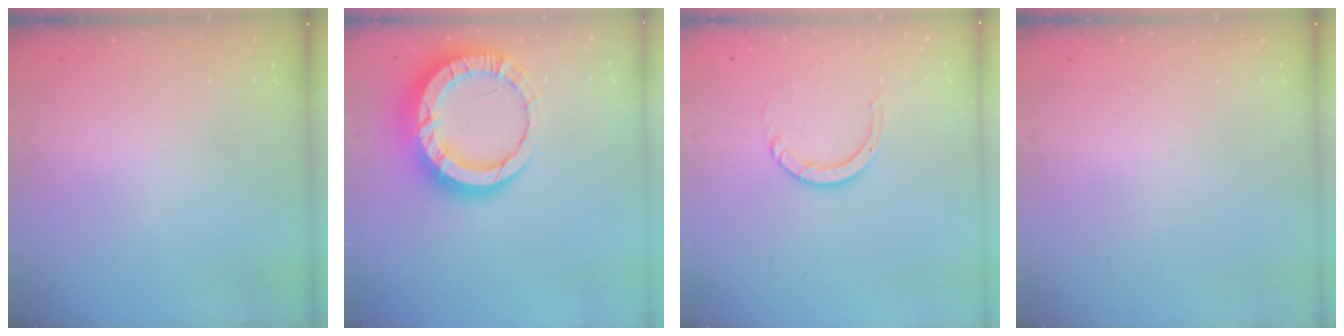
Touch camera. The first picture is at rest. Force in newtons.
{"total": 15.5, "press": 15.5, "slide": 1.3}
{"total": 4.0, "press": 4.0, "slide": 0.3}
{"total": 0.0}